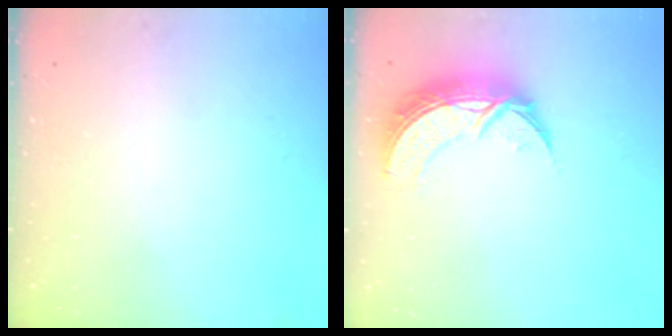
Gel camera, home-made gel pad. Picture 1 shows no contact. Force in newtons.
{"total": 9.2, "press": 9.2, "slide": 0.6}